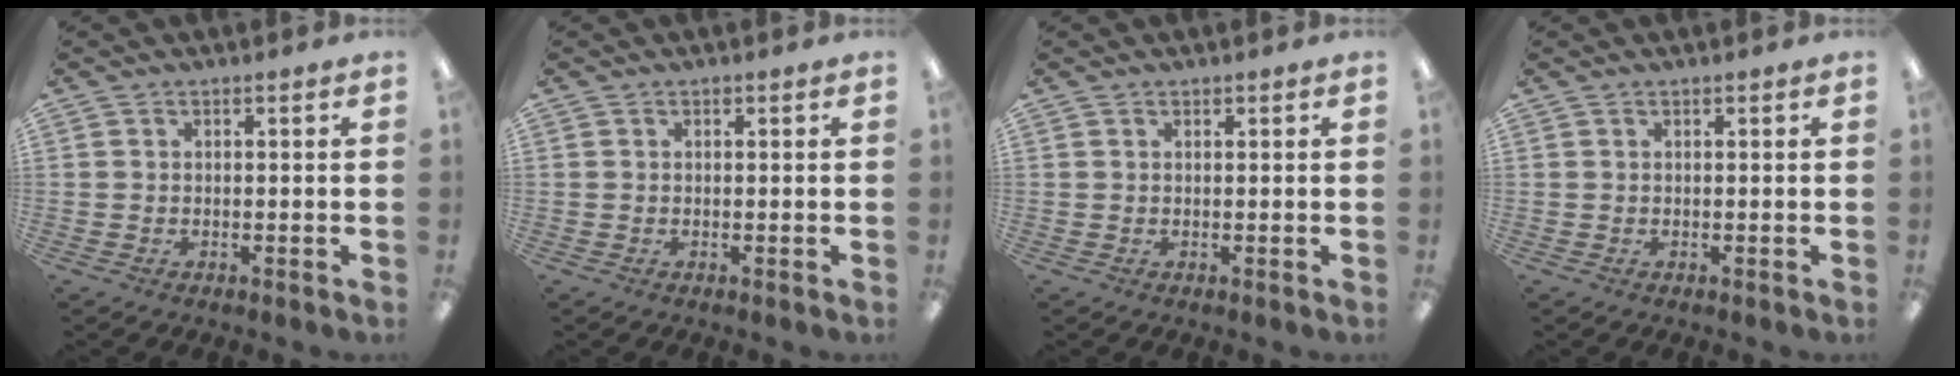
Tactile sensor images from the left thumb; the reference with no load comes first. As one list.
[{"total": 0.0}, {"total": 0.5, "force": [0.4, 0.3, 0.1], "torque": [-0.003, 0.001, 0.008]}, {"total": 0.0}]